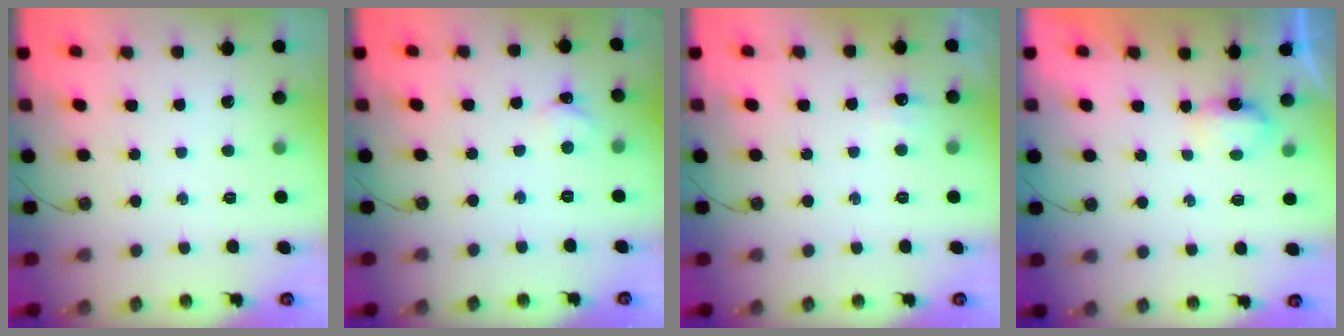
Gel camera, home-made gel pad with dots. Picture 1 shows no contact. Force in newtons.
{"total": 1.7, "press": 1.7, "slide": 0.2}
{"total": 5.4, "press": 5.2, "slide": 1.3}
{"total": 3.4, "press": 3.3, "slide": 0.6}